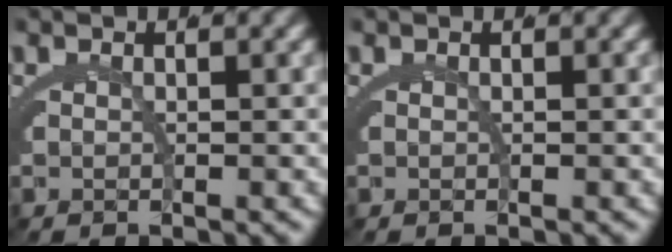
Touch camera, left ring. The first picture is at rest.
{"total": 0.0}